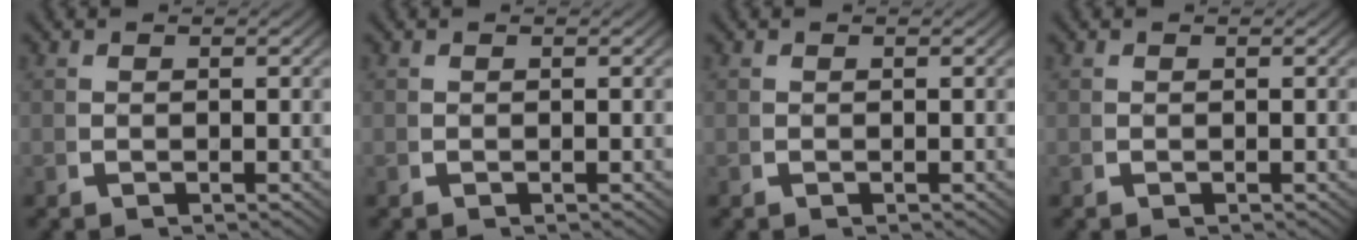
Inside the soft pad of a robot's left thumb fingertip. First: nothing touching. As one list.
[{"total": 0.0}, {"total": 0.0}, {"total": 0.0}]